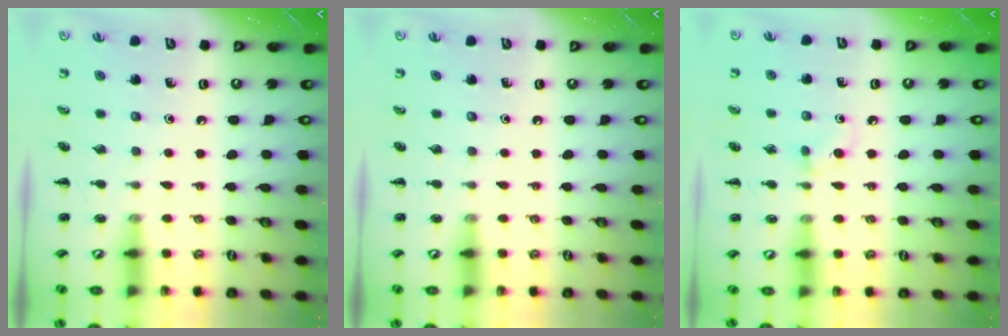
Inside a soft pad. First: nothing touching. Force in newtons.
{"total": 0.0}
{"total": 3.5, "press": 3.3, "slide": 1.4}